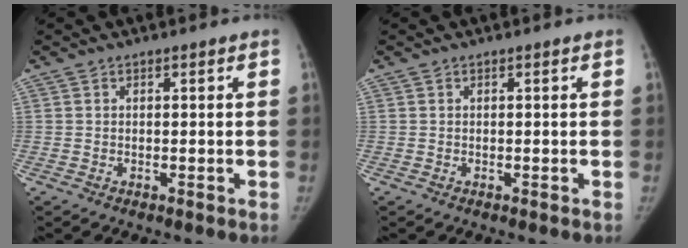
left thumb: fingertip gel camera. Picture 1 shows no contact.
{"total": 0.0}